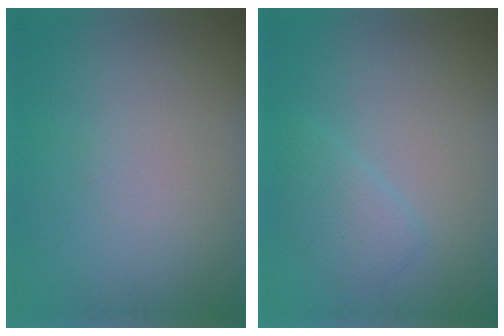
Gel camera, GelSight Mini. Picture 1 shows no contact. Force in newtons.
{"total": 1.8, "press": 1.8, "slide": 0.1}